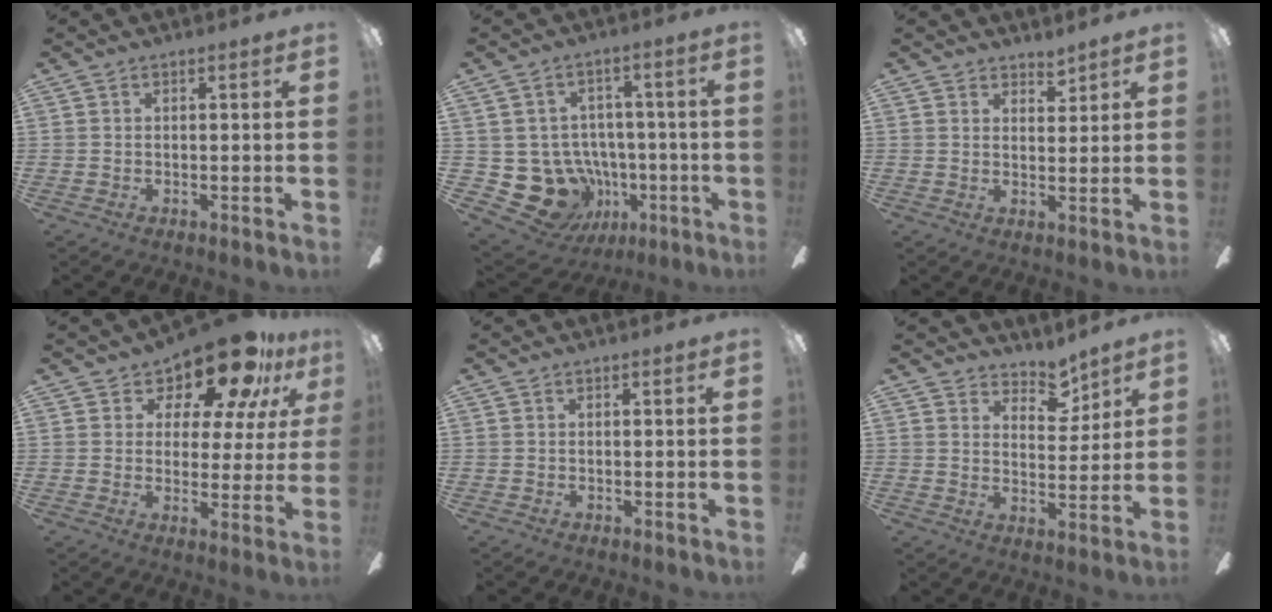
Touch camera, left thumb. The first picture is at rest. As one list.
[{"total": 13.6, "force": [-4.7, 11.4, 5.7], "torque": [-0.125, 0.019, -0.063]}, {"total": 3.7, "force": [3.4, 1.4, 0.4], "torque": [0.010, -0.024, 0.059]}, {"total": 14.1, "force": [10.7, 5.8, 7.0], "torque": [-0.114, -0.075, 0.188]}, {"total": 0.0}, {"total": 7.0, "force": [5.7, 3.4, 2.0], "torque": [-0.013, -0.039, 0.100]}]